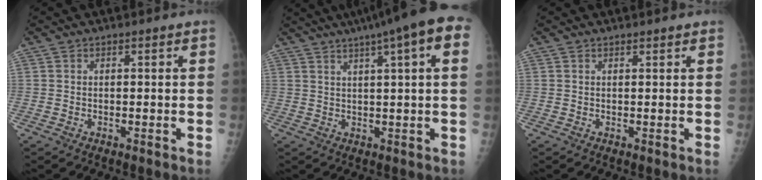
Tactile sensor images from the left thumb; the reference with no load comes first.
{"total": 14.5, "force": [7.3, 2.1, 12.4], "torque": [-0.179, 0.026, 0.092]}
{"total": 0.7, "force": [0.6, 0.1, 0.2], "torque": [-0.004, -0.001, 0.010]}